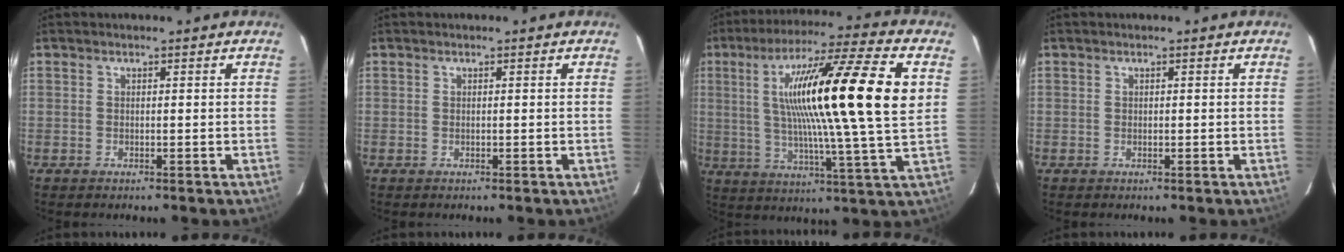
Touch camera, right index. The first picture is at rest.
{"total": 0.0}
{"total": 24.0, "force": [4.5, 0.5, 23.5], "torque": [-0.393, 0.014, 0.056]}
{"total": 0.0}